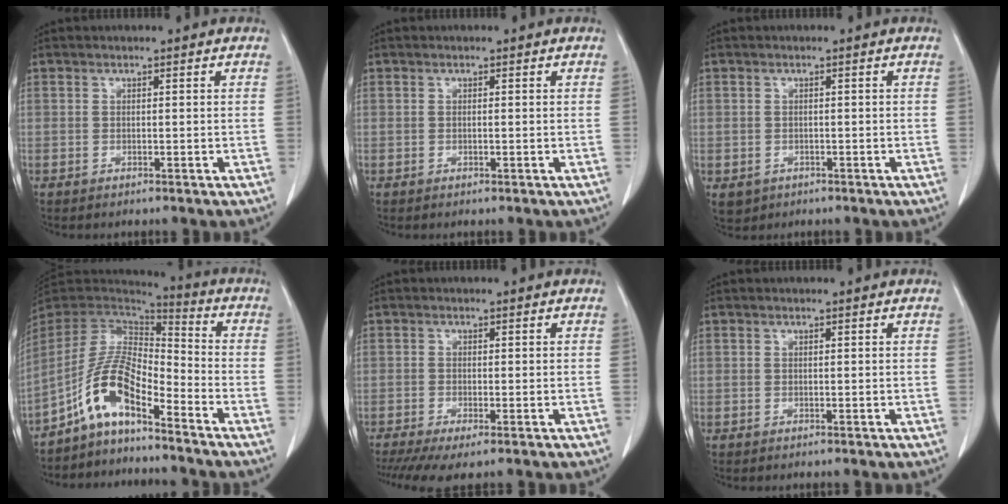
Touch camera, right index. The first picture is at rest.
{"total": 0.0}
{"total": 2.9, "force": [-1.1, 2.6, 0.7], "torque": [-0.010, 0.001, -0.009]}
{"total": 10.1, "force": [-6.2, 2.7, 7.5], "torque": [-0.163, 0.020, -0.122]}
{"total": 5.4, "force": [-3.6, 1.0, 3.8], "torque": [-0.064, -0.013, -0.061]}
{"total": 0.0}